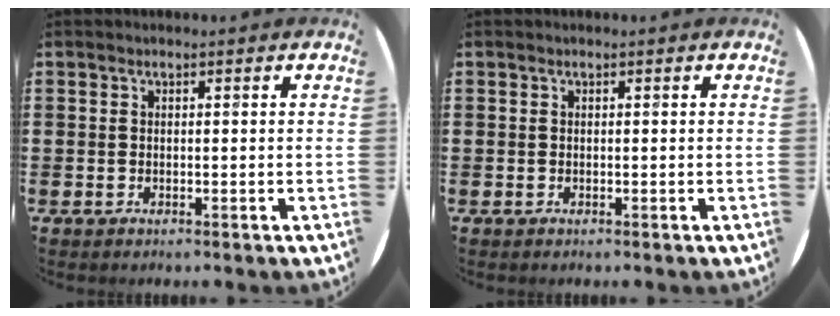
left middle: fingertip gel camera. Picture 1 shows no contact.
{"total": 0.0}